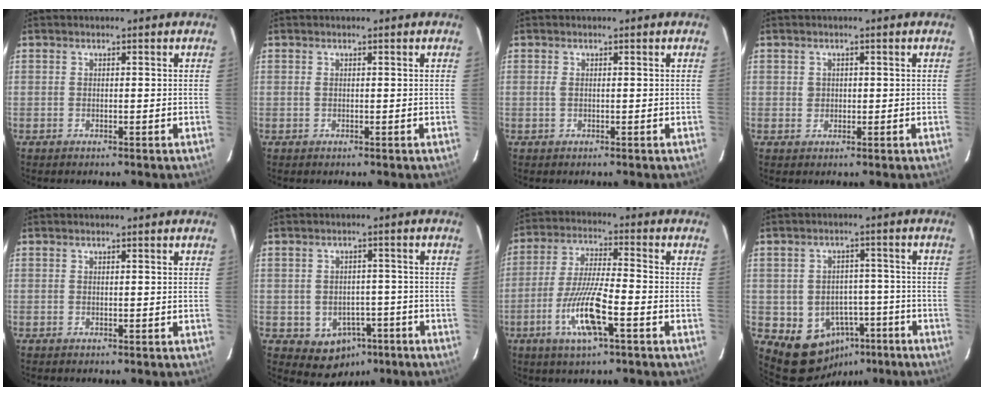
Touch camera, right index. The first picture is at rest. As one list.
[{"total": 0.0}, {"total": 0.7, "force": [0.1, 0.2, 0.7], "torque": [-0.018, -0.001, 0.000]}, {"total": 1.5, "force": [0.3, 1.4, 0.5], "torque": [-0.010, 0.000, 0.008]}, {"total": 0.0}, {"total": 6.7, "force": [-2.9, 5.5, 2.6], "torque": [-0.037, 0.009, -0.026]}, {"total": 11.1, "force": [-4.3, 1.2, 10.1], "torque": [-0.201, -0.012, -0.081]}, {"total": 10.7, "force": [-4.6, 8.7, 4.2], "torque": [-0.057, 0.025, -0.049]}]